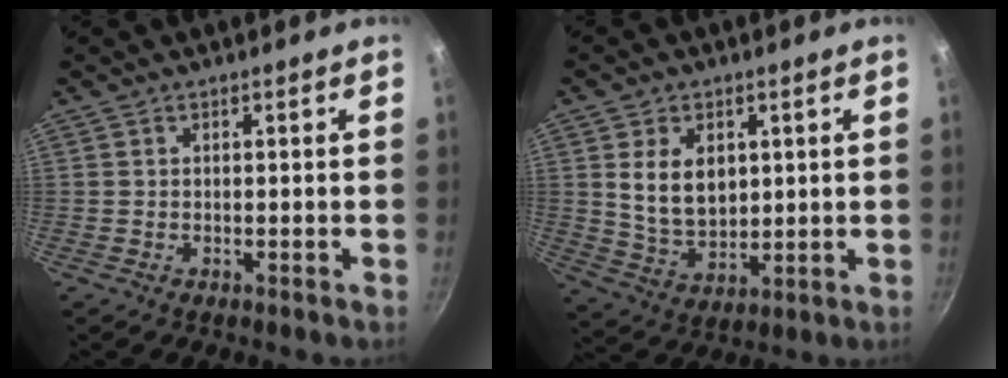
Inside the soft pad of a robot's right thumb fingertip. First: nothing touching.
{"total": 9.9, "force": [2.4, 6.8, 6.8], "torque": [-0.104, -0.021, 0.057]}